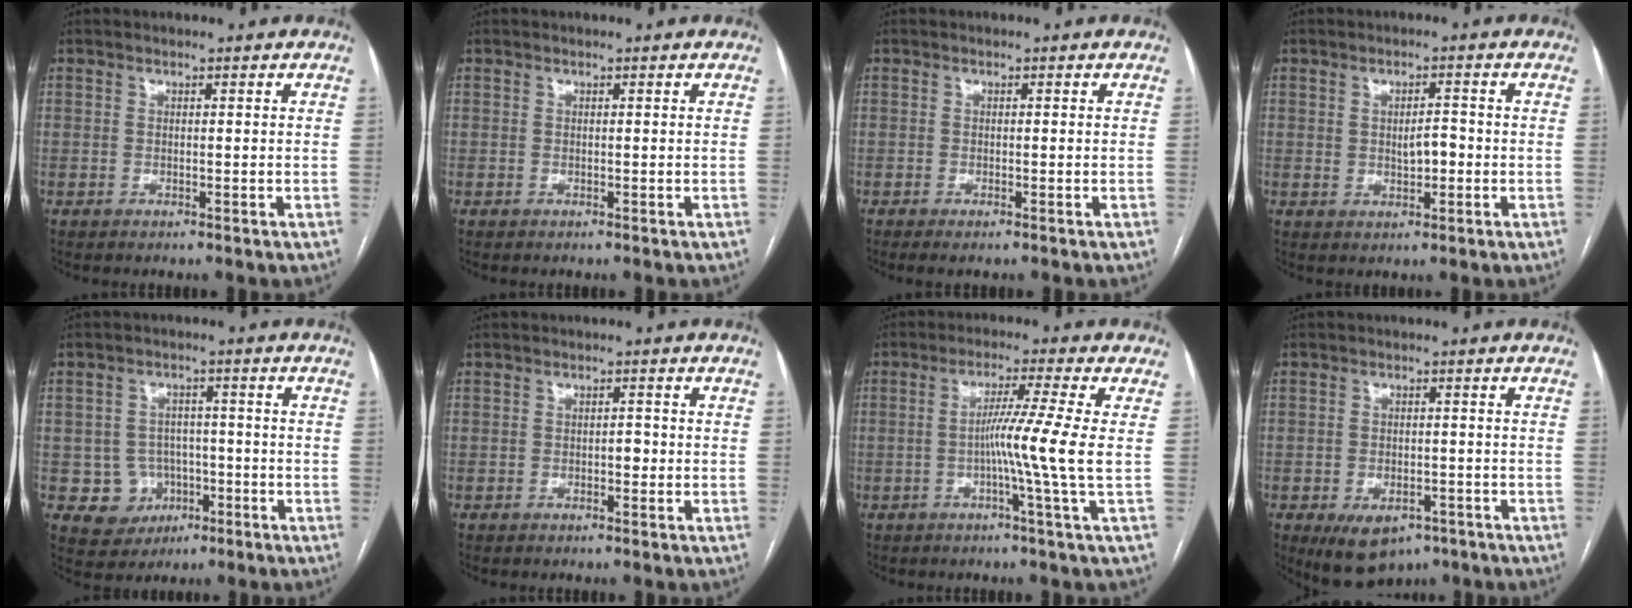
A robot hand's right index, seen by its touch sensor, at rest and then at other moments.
{"total": 0.0}
{"total": 1.4, "force": [-0.9, 0.1, 1.0], "torque": [-0.017, -0.004, -0.015]}
{"total": 3.2, "force": [-0.2, 1.5, 2.9], "torque": [-0.043, 0.002, 0.002]}
{"total": 6.5, "force": [-1.9, 6.1, 1.2], "torque": [-0.016, 0.013, -0.019]}
{"total": 1.5, "force": [-0.4, 0.8, 1.2], "torque": [-0.014, 0.004, -0.006]}
{"total": 7.7, "force": [-0.8, -2.5, 7.2], "torque": [-0.125, -0.004, -0.016]}
{"total": 7.9, "force": [-4.7, 4.7, 4.3], "torque": [-0.064, -0.001, -0.062]}